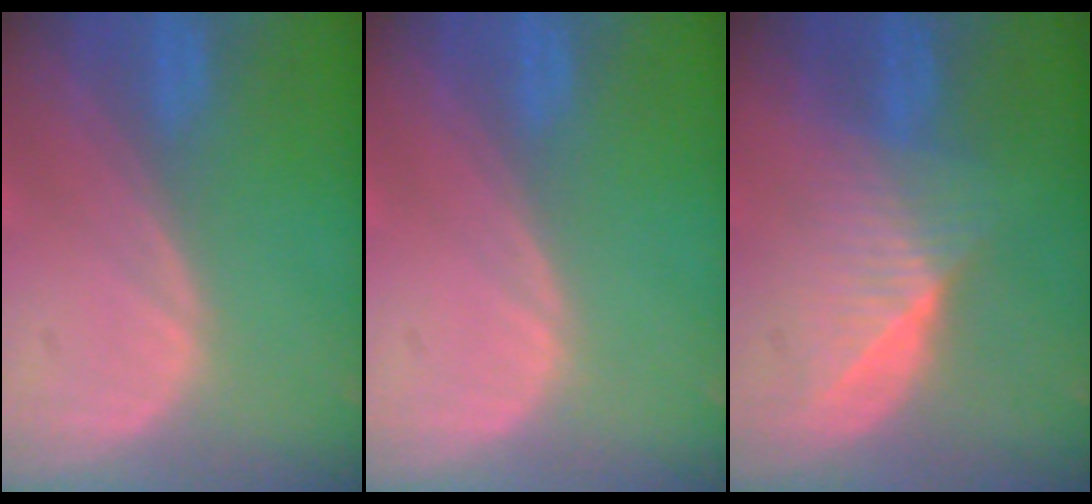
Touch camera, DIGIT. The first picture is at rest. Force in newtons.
{"total": 0.0}
{"total": 6.4, "press": 6.1, "slide": 2.2}